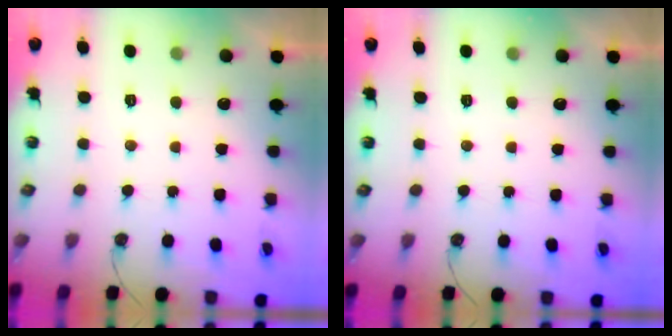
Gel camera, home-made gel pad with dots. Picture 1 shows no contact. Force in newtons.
{"total": 0.0}